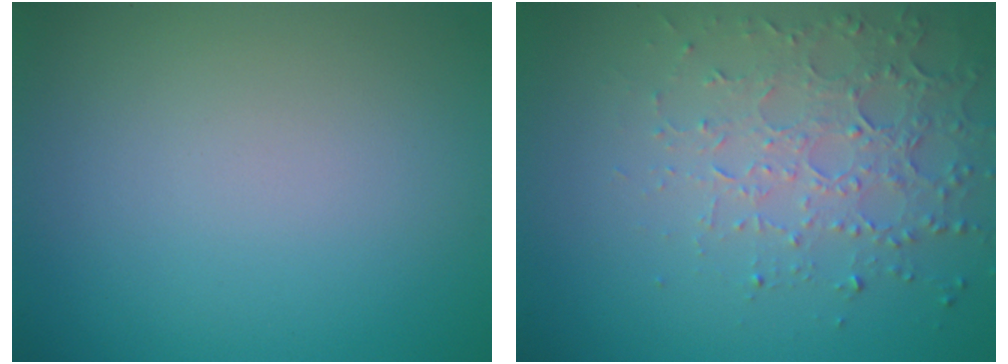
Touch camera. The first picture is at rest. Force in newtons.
{"total": 4.6, "press": 3.4, "slide": 3.1}